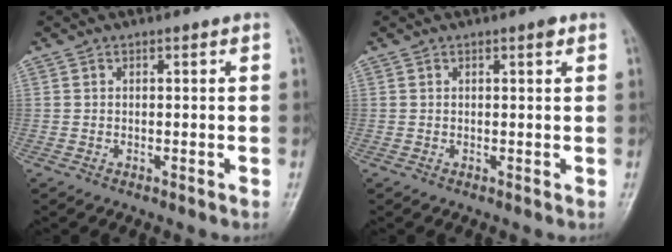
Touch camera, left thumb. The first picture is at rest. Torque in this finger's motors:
{"motor_torque": [0.06, 0.01, 0.04, -0.07, 0.00]}